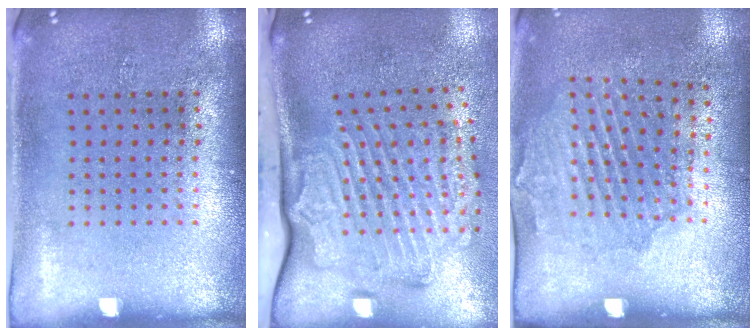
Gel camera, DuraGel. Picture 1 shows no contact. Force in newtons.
{"total": 3.3, "press": 2.3, "slide": 2.4}
{"total": 1.7, "press": 1.4, "slide": 0.8}